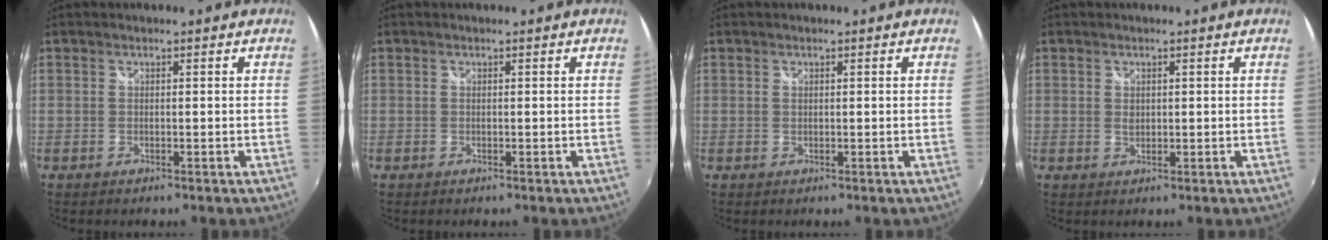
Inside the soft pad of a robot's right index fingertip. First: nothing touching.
{"total": 0.0}
{"total": 0.0}
{"total": 1.4, "force": [0.3, 1.1, 0.8], "torque": [-0.012, 0.000, 0.005]}